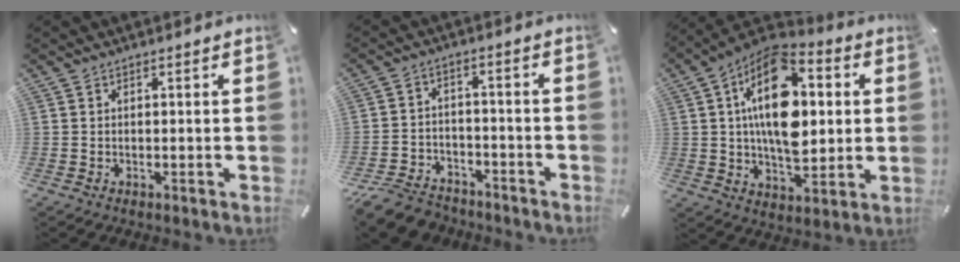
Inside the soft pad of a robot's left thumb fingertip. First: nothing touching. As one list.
[{"total": 8.2, "force": [-6.7, 4.0, 2.4], "torque": [-0.043, 0.031, -0.127]}, {"total": 20.0, "force": [3.5, 11.9, 15.6], "torque": [-0.279, -0.010, 0.052]}]